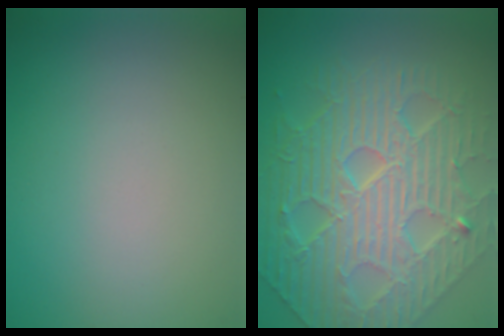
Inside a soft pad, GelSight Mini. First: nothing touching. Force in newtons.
{"total": 8.4, "press": 6.9, "slide": 4.9}